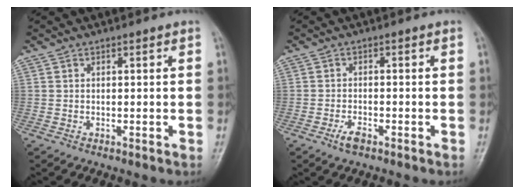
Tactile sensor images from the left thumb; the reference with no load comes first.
{"total": 2.4, "force": [-1.7, 1.0, 1.4], "torque": [-0.031, 0.005, -0.033]}